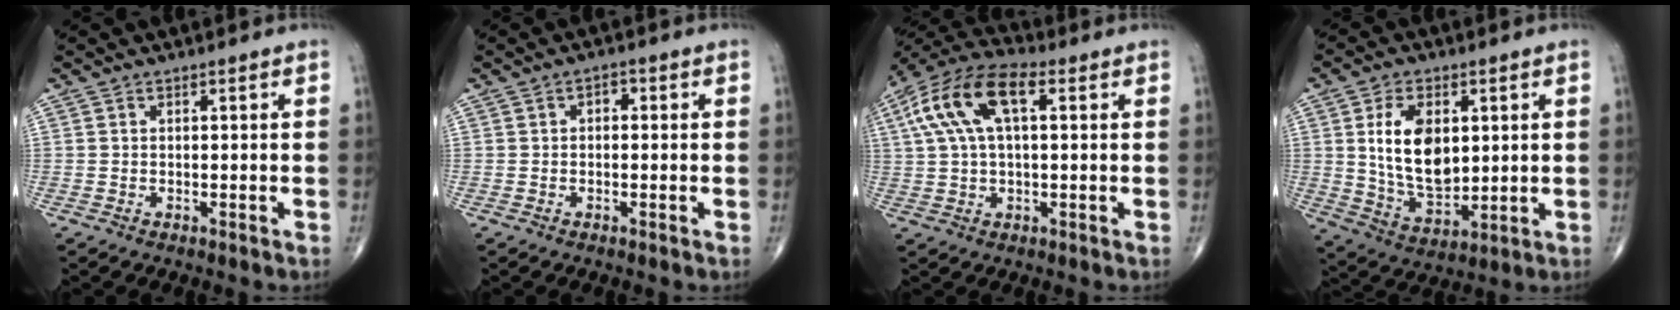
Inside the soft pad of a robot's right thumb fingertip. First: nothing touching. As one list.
[{"total": 1.8, "force": [0.2, 1.2, 1.3], "torque": [-0.012, 0.009, -0.001]}, {"total": 14.3, "force": [4.1, 6.7, 11.9], "torque": [-0.245, 0.034, 0.069]}, {"total": 13.0, "force": [2.4, 7.7, 10.2], "torque": [-0.165, -0.021, 0.053]}]